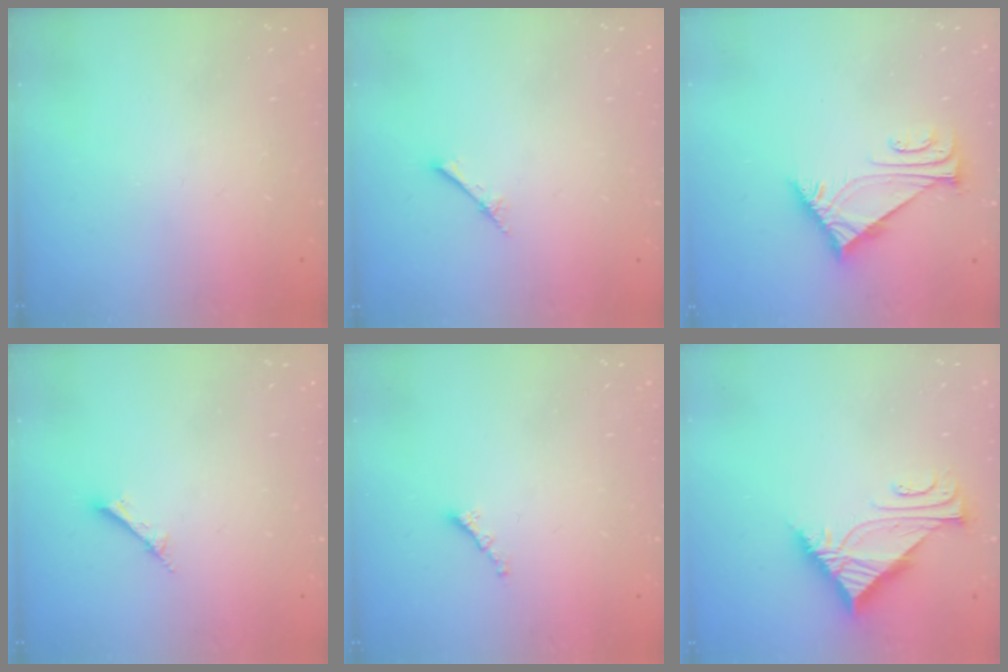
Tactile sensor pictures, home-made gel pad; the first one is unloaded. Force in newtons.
{"total": 3.2, "press": 3.2, "slide": 0.4}
{"total": 5.5, "press": 5.4, "slide": 0.9}
{"total": 1.8, "press": 1.8, "slide": 0.0}
{"total": 1.6, "press": 1.6, "slide": 0.0}
{"total": 6.0, "press": 6.0, "slide": 0.8}